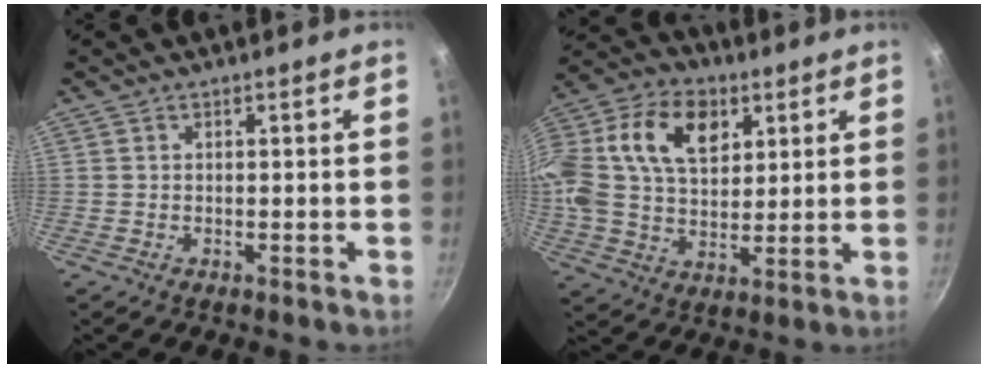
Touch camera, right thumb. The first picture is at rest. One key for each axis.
{"total": 24.6, "fx": 8.3, "fy": 16.5, "fz": 16.2, "tx": -0.336, "ty": 0.022, "tz": 0.136}